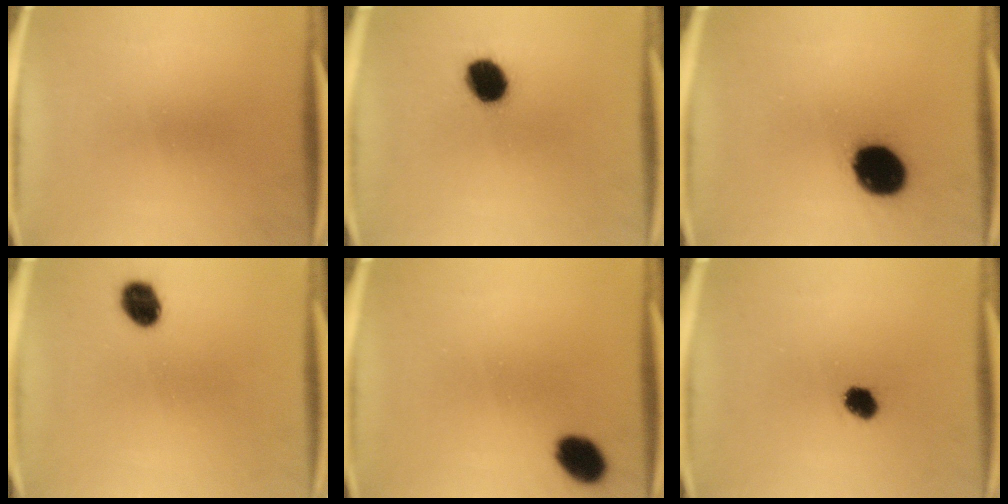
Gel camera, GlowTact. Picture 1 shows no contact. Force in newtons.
{"total": 8.8}
{"total": 14.8}
{"total": 6.2}
{"total": 6.4}
{"total": 2.6}